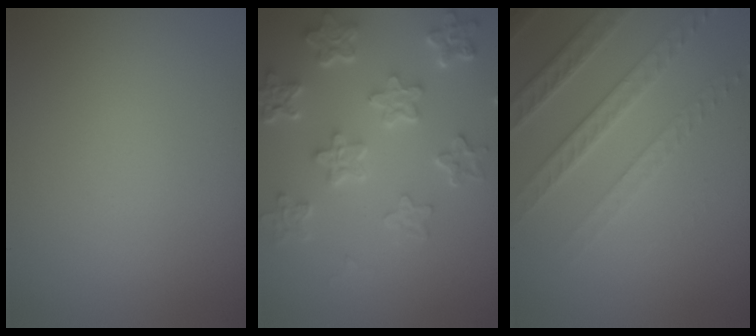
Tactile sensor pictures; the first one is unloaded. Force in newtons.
{"total": 6.2, "press": 4.6, "slide": 4.2}
{"total": 4.4, "press": 3.7, "slide": 2.4}